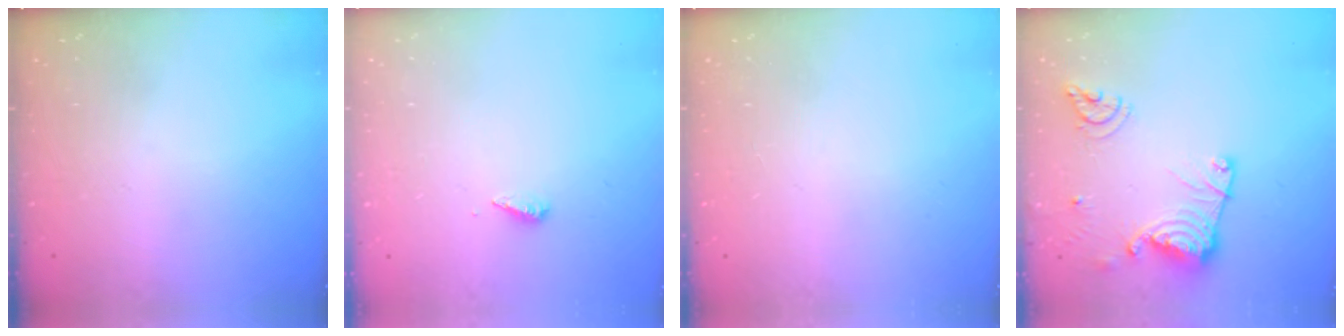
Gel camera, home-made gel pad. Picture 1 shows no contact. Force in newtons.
{"total": 2.8, "press": 2.8, "slide": 0.2}
{"total": 0.0}
{"total": 15.2, "press": 15.1, "slide": 1.8}